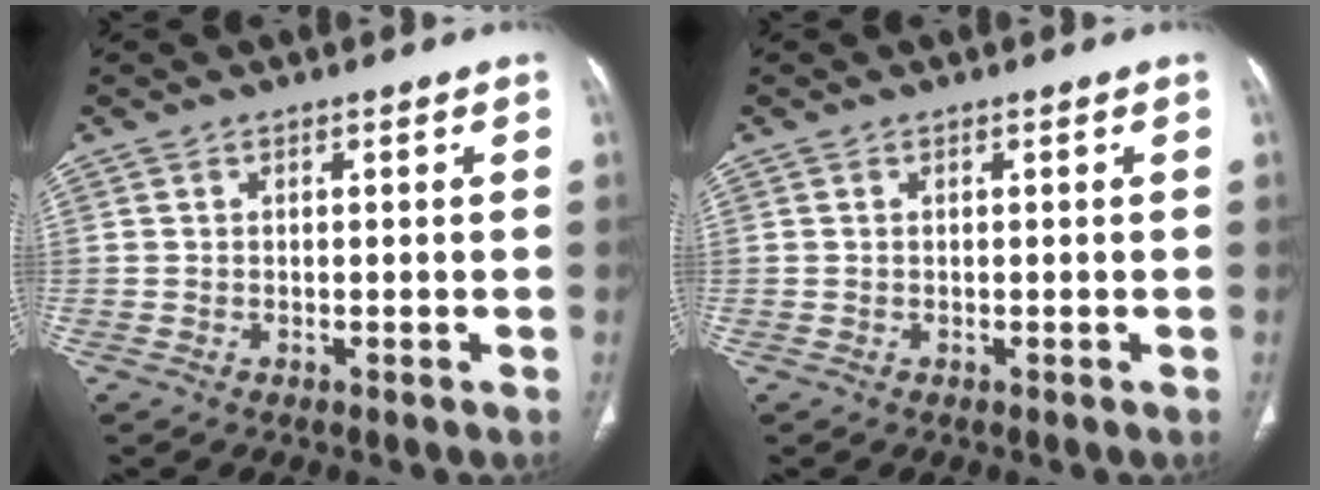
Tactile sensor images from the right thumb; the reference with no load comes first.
{"total": 0.0}